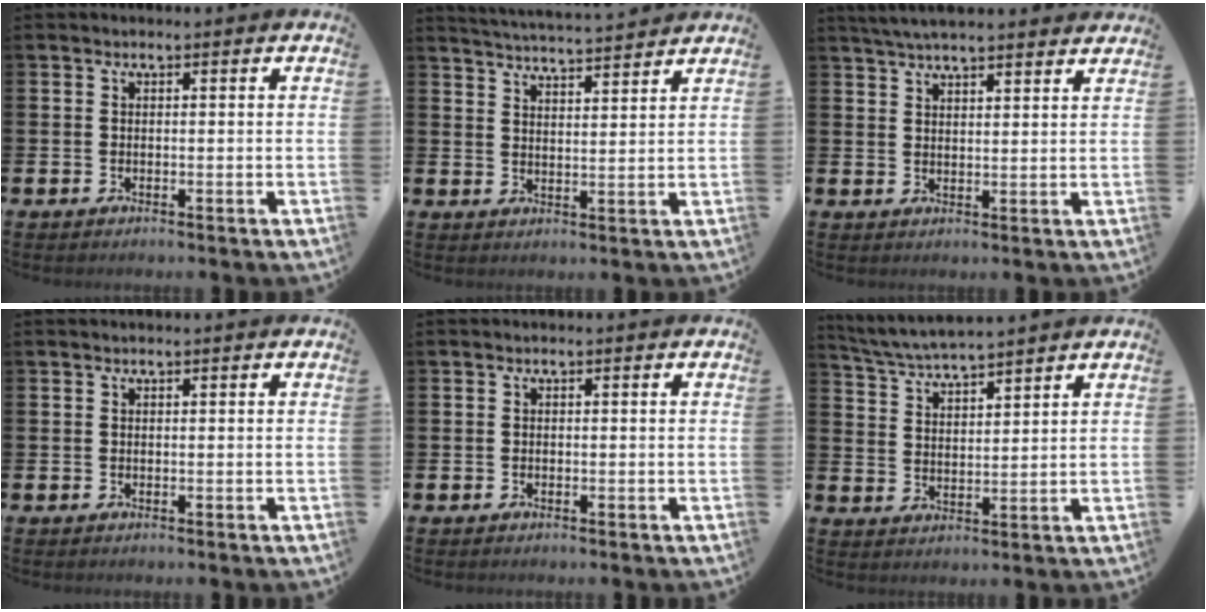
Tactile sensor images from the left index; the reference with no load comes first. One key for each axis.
{"total": 4.5, "fx": 4.5, "fy": -0.4, "fz": 0.2, "tx": -0.015, "ty": -0.032, "tz": 0.079}
{"total": 4.5, "fx": 4.3, "fy": 0.4, "fz": 1.1, "tx": -0.026, "ty": -0.014, "tz": 0.079}
{"total": 0.0}
{"total": 0.0}
{"total": 4.8, "fx": 4.7, "fy": 0.0, "fz": 0.6, "tx": -0.026, "ty": -0.030, "tz": 0.083}